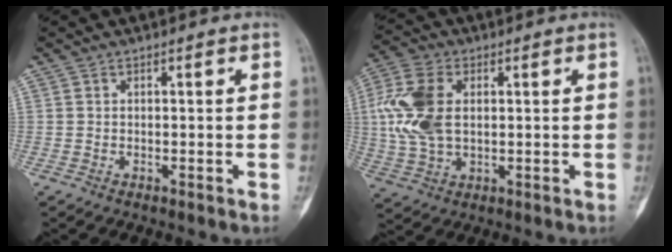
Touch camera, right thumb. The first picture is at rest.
{"total": 12.9, "force": [1.7, 8.0, 9.9], "torque": [-0.219, 0.007, 0.034]}